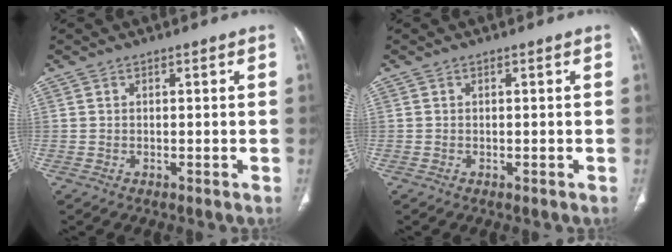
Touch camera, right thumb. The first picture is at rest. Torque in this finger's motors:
{"motor_torque": [-0.33, -0.19, 0.08, -0.06, -0.02]}